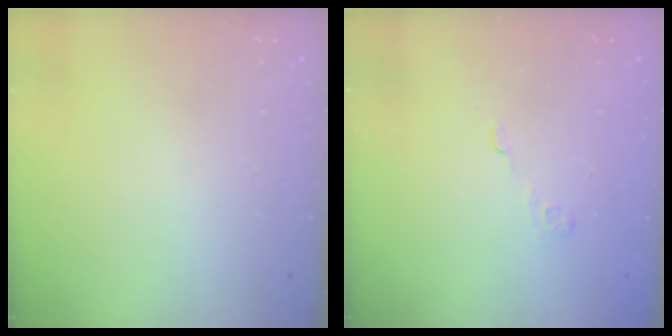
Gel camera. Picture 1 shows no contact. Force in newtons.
{"total": 3.1, "press": 2.8, "slide": 1.3}